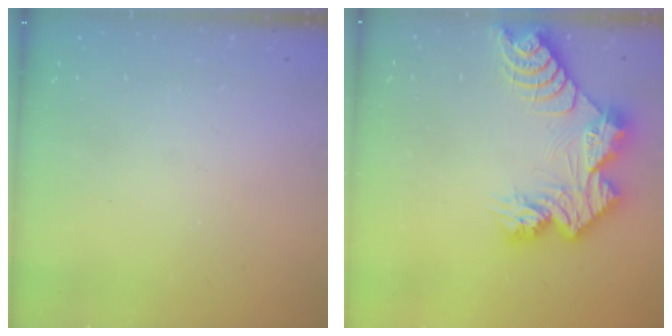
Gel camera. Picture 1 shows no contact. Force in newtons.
{"total": 13.4, "press": 13.4, "slide": 1.1}